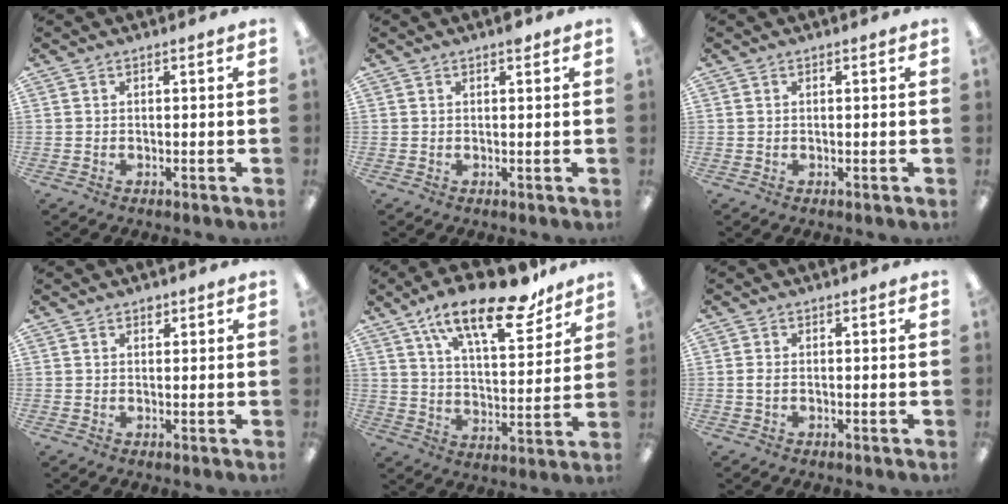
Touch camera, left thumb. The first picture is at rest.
{"total": 1.4, "force": [1.0, 0.5, 0.9], "torque": [-0.006, -0.004, 0.013]}
{"total": 0.0}
{"total": 1.4, "force": [1.0, 0.8, 0.5], "torque": [-0.003, -0.001, 0.017]}
{"total": 20.8, "force": [14.1, 7.7, 13.3], "torque": [-0.202, -0.080, 0.232]}
{"total": 1.4, "force": [-0.2, 0.8, 1.1], "torque": [-0.022, 0.003, -0.005]}